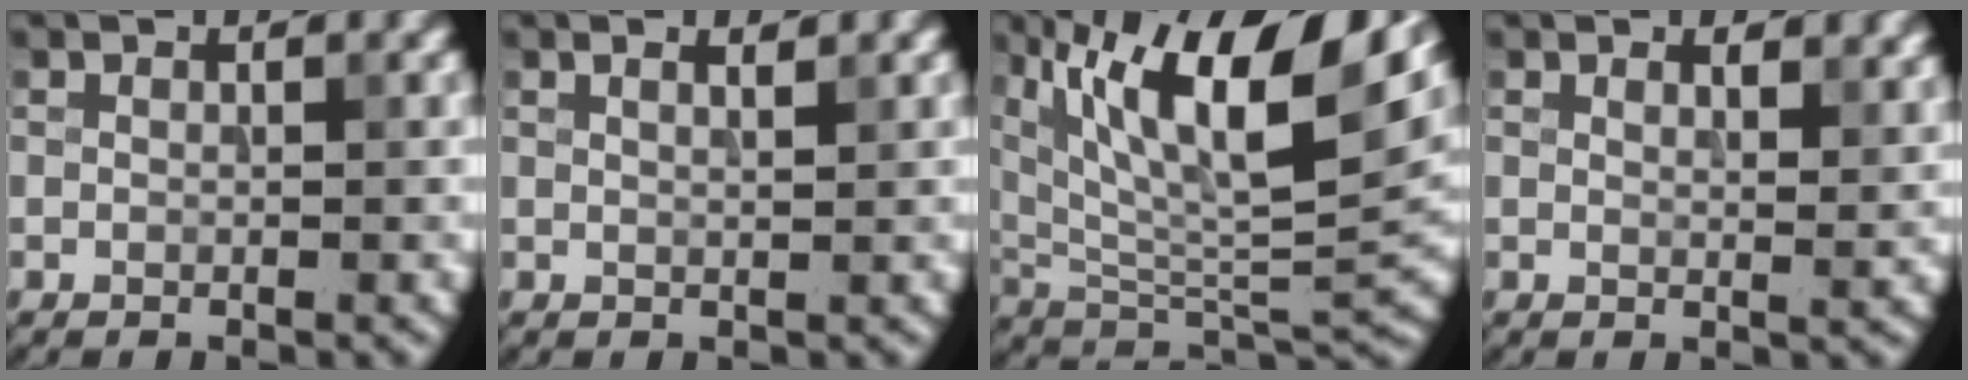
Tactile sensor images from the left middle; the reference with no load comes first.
{"total": 1.9, "force": [1.2, 0.7, 1.3], "torque": [-0.003, 0.003, -0.002]}
{"total": 14.7, "force": [7.2, 4.9, 11.9], "torque": [-0.210, 0.007, 0.134]}
{"total": 2.5, "force": [1.6, 0.9, 1.7], "torque": [-0.015, -0.002, 0.025]}